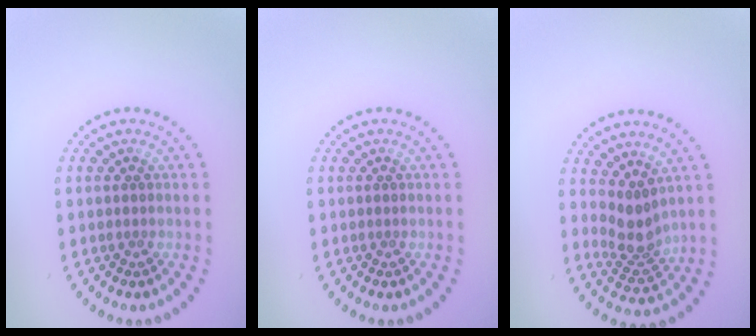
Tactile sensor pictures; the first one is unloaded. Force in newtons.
{"total": 0.0}
{"total": 2.8, "press": 2.2, "slide": 1.8}